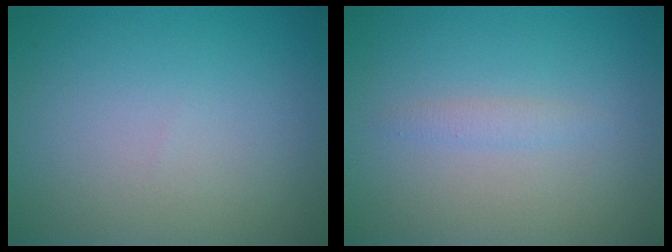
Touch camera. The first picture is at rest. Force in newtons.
{"total": 0.9, "press": 0.9, "slide": 0.2}